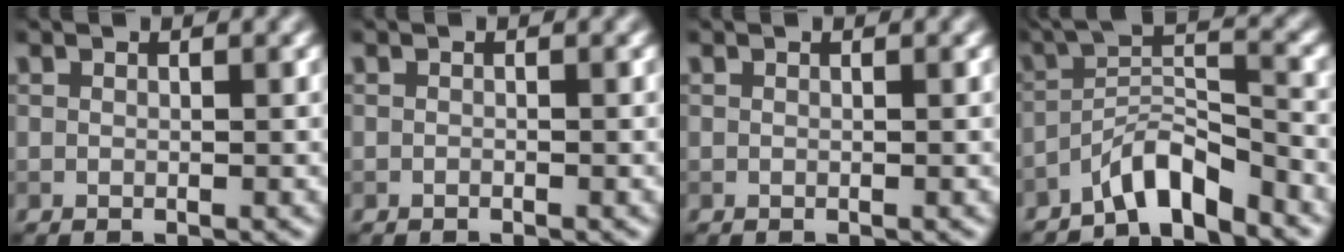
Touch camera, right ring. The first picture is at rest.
{"total": 0.0}
{"total": 0.0}
{"total": 5.4, "force": [-4.2, 1.1, 3.3], "torque": [-0.052, 0.010, -0.083]}